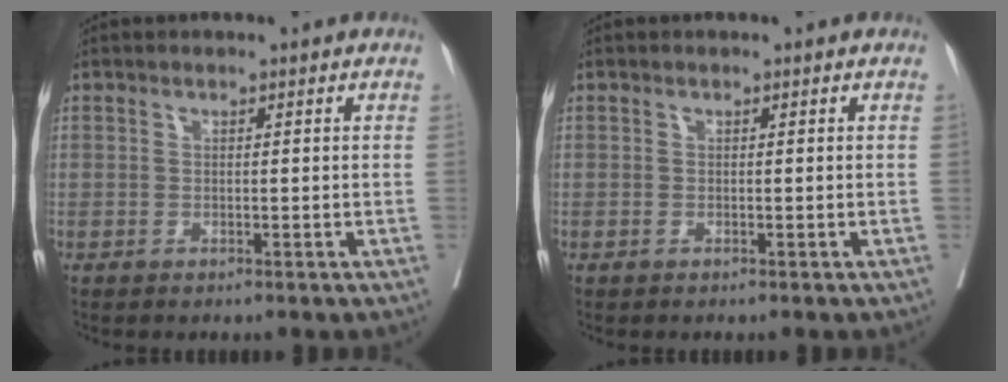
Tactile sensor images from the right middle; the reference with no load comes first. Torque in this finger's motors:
{"motor_torque": [-0.03, -0.02, 0.00, 0.00]}